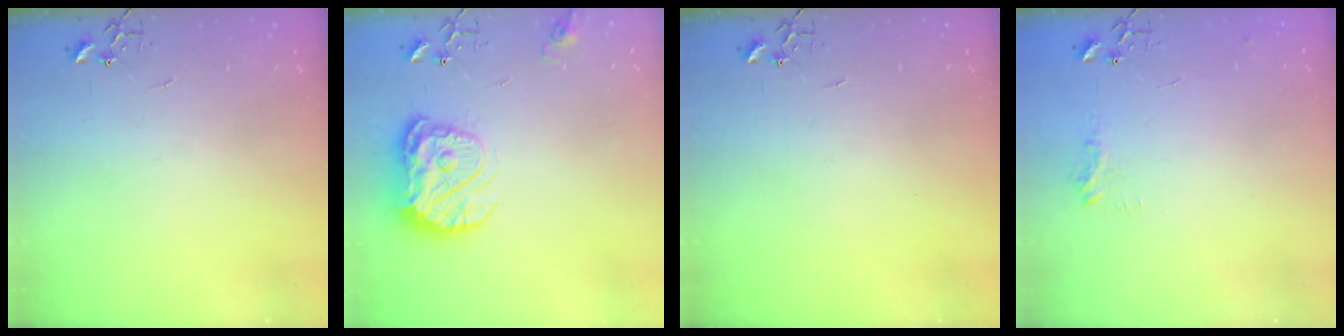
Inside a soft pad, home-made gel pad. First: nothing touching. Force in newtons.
{"total": 17.1, "press": 17.0, "slide": 1.5}
{"total": 0.0}
{"total": 8.2, "press": 8.2, "slide": 0.9}